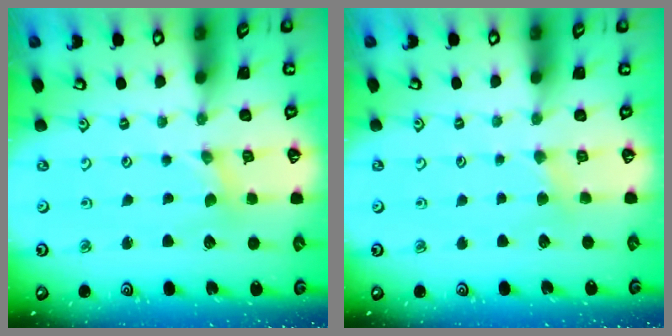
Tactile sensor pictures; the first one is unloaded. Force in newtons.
{"total": 2.9, "press": 2.8, "slide": 0.4}